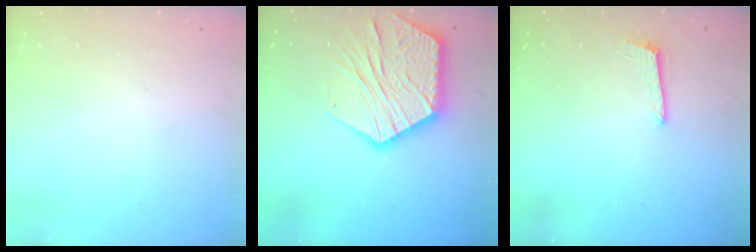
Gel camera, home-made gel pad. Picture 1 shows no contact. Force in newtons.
{"total": 21.0, "press": 20.9, "slide": 1.6}
{"total": 5.8, "press": 5.7, "slide": 0.5}